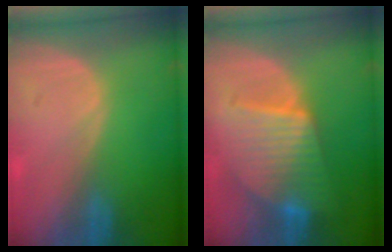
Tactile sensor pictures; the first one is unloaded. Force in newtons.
{"total": 8.9, "press": 8.9, "slide": 0.5}